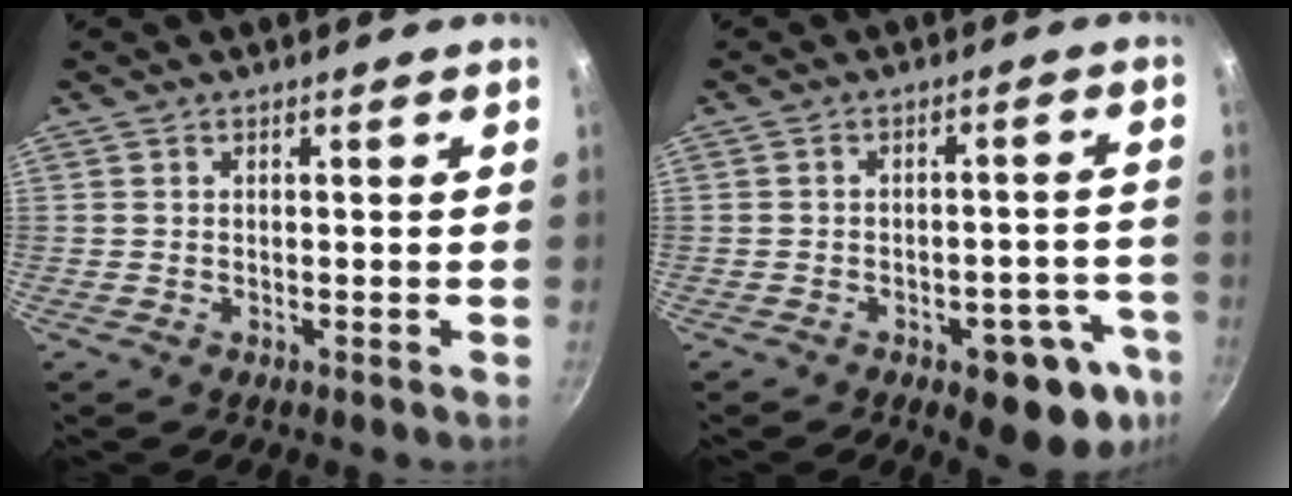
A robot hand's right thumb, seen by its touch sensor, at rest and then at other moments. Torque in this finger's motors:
{"motor_torque": [0.89, 1.06, -0.18, 0.06, 0.17]}